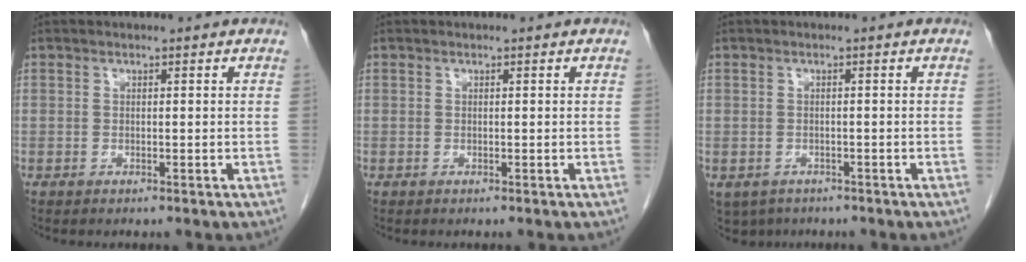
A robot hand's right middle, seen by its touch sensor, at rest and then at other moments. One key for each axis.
{"total": 0.0}
{"total": 5.4, "fx": -3.5, "fy": 3.8, "fz": 1.5, "tx": -0.025, "ty": -0.001, "tz": -0.047}